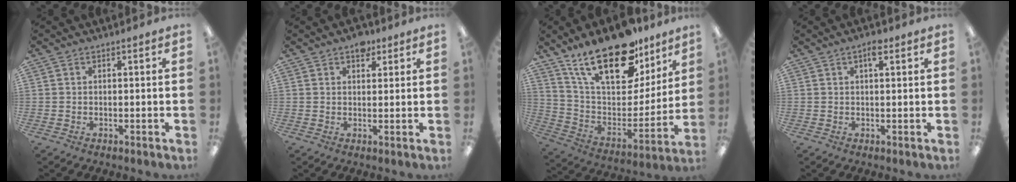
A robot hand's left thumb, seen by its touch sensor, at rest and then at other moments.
{"total": 3.7, "force": [2.5, 2.1, 1.8], "torque": [-0.006, -0.009, 0.039]}
{"total": 24.4, "force": [16.8, 10.7, 14.0], "torque": [-0.237, -0.102, 0.298]}
{"total": 3.0, "force": [1.8, 0.9, 2.3], "torque": [-0.035, 0.000, 0.025]}